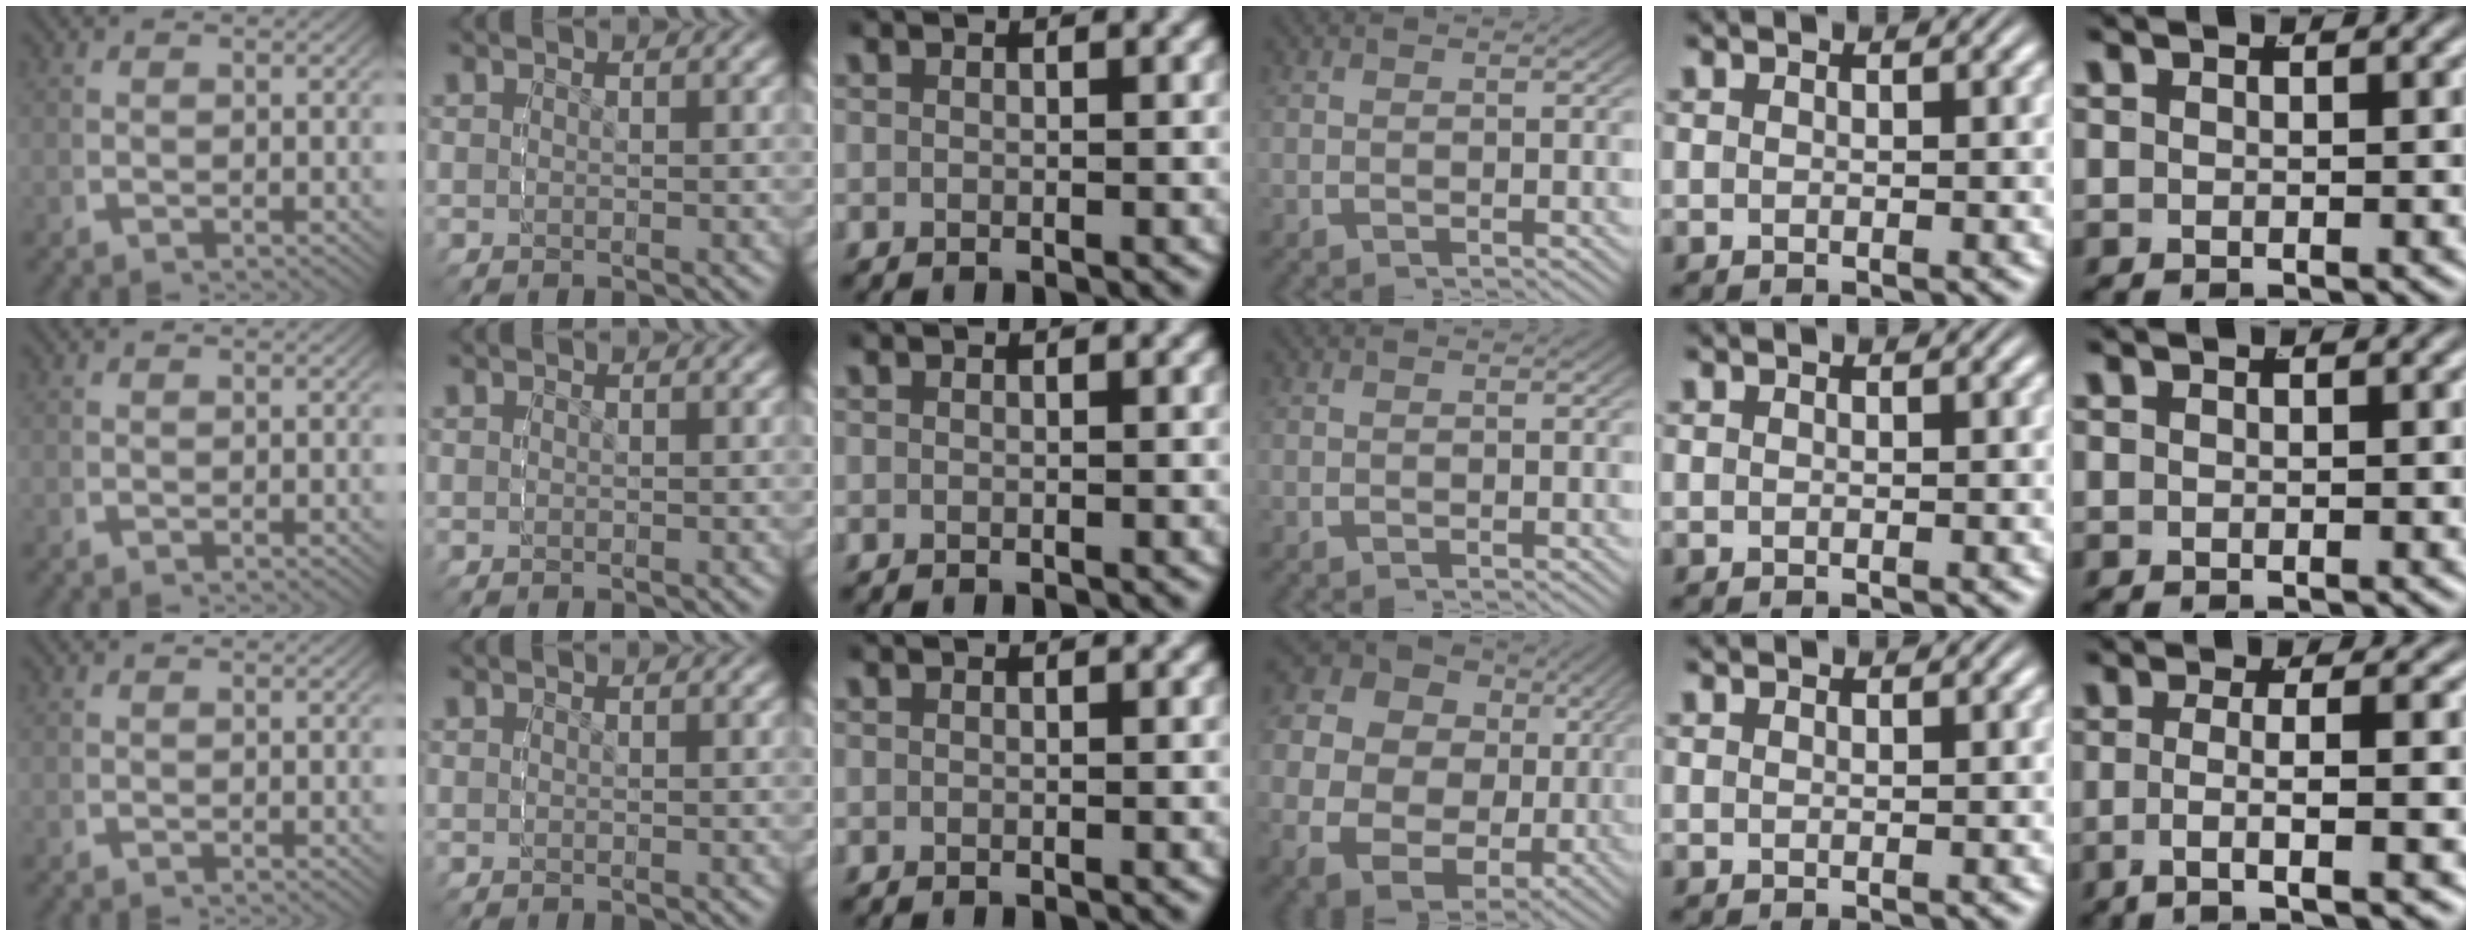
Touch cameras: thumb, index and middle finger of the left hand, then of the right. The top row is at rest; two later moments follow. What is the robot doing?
{"motion": "grasp_and_lifting", "object": "sponge"}